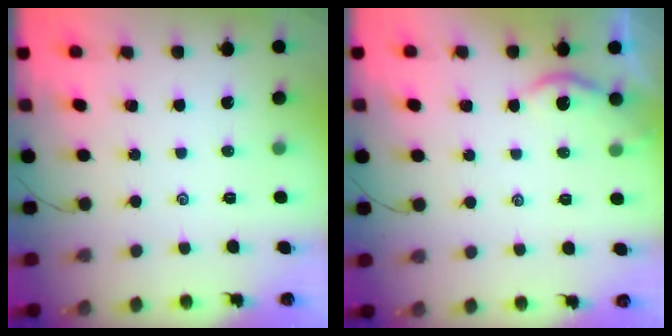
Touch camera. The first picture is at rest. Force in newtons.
{"total": 1.8, "press": 1.8, "slide": 0.3}